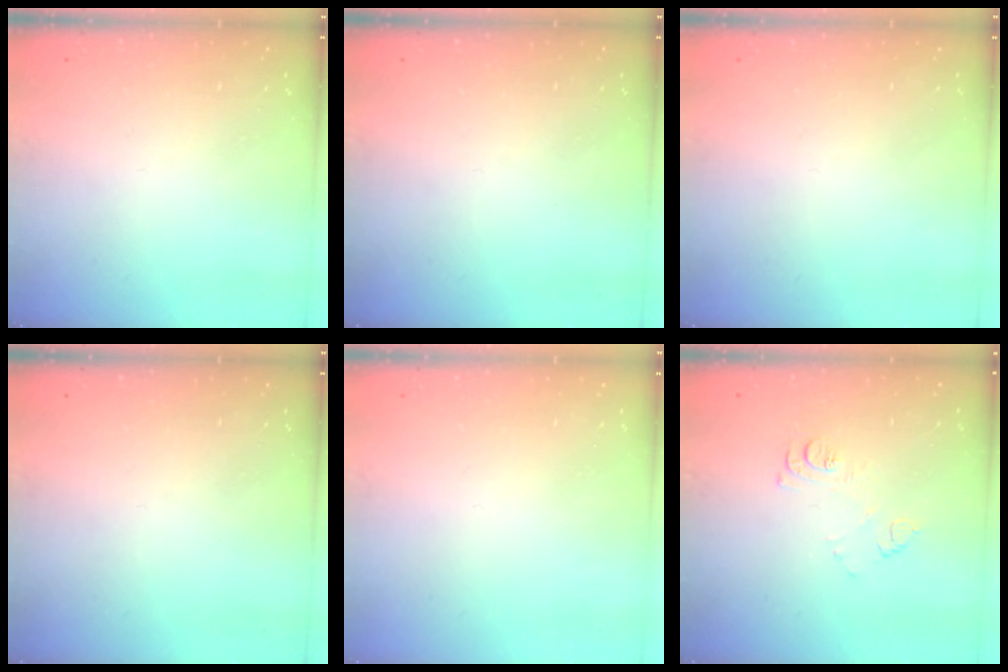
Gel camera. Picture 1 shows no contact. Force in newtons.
{"total": 0.0}
{"total": 1.5, "press": 1.5, "slide": 0.1}
{"total": 0.0}
{"total": 1.5, "press": 1.5, "slide": 0.1}
{"total": 7.2, "press": 7.2, "slide": 0.7}